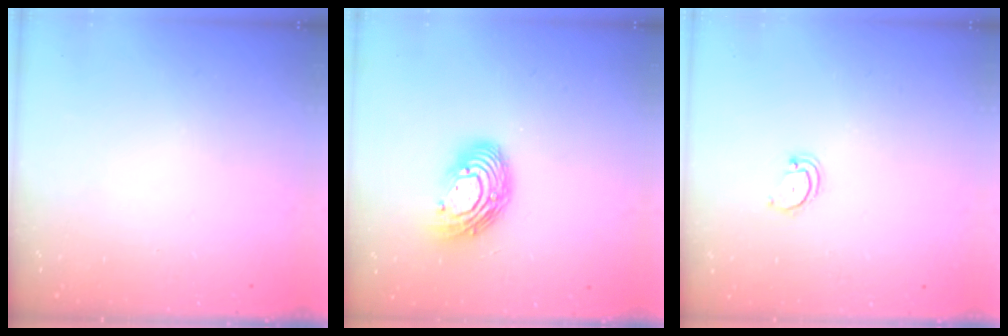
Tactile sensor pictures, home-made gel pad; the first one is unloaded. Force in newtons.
{"total": 12.6, "press": 12.6, "slide": 1.2}
{"total": 3.2, "press": 3.2, "slide": 0.3}